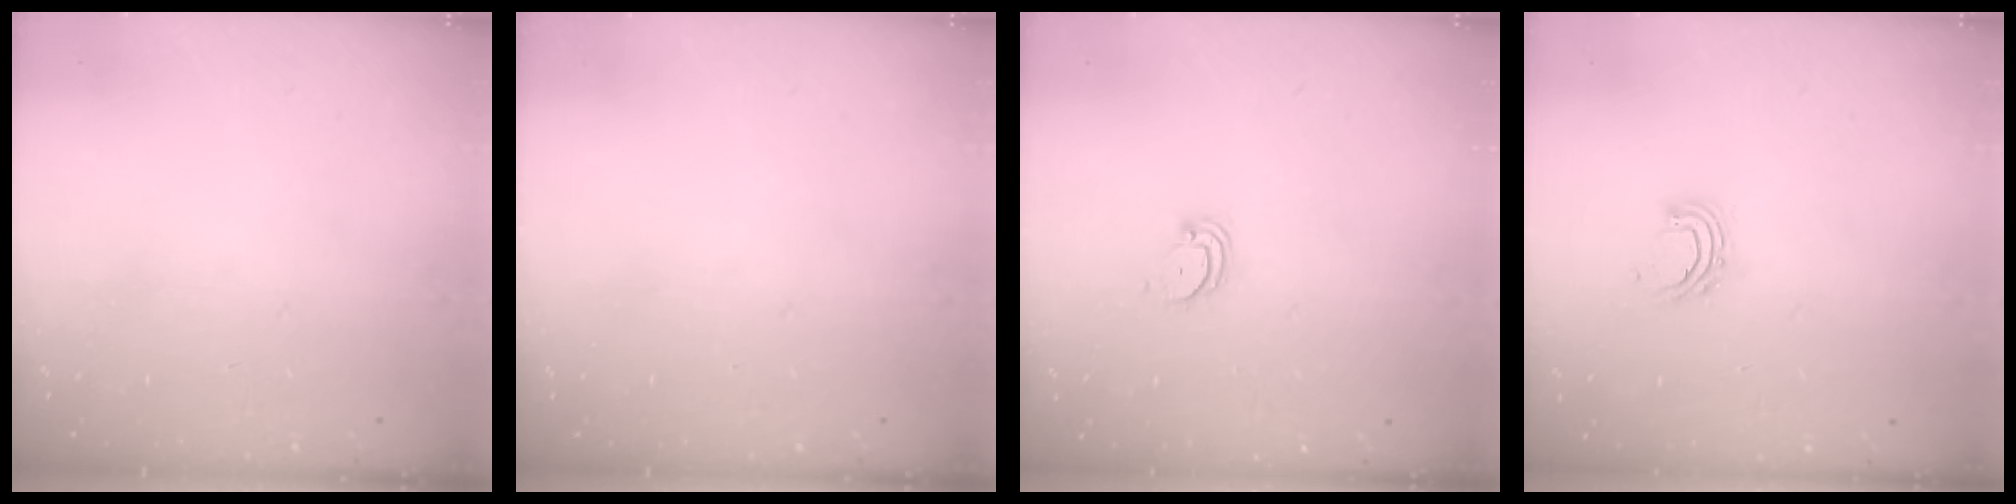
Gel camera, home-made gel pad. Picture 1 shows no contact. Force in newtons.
{"total": 0.0}
{"total": 3.0, "press": 3.0, "slide": 0.2}
{"total": 4.9, "press": 4.9, "slide": 0.5}